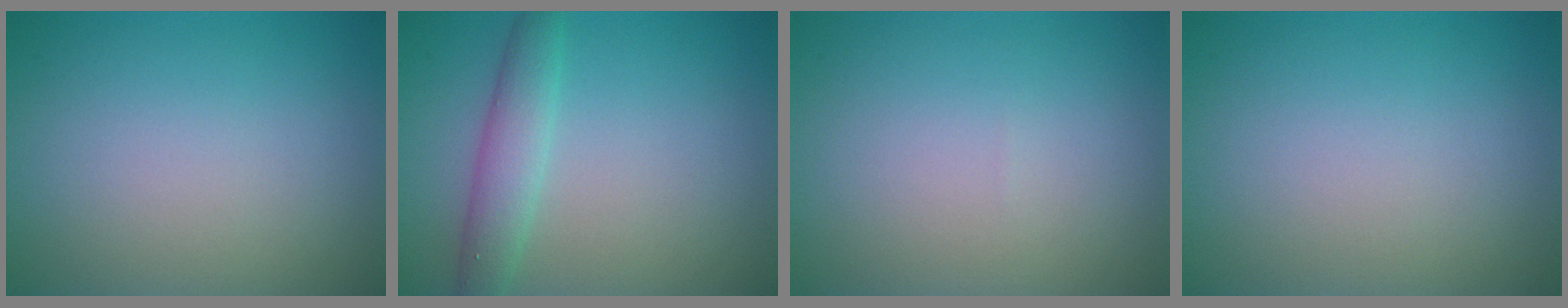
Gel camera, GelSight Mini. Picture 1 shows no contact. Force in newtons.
{"total": 3.1, "press": 3.1, "slide": 0.0}
{"total": 0.0}
{"total": 0.0}